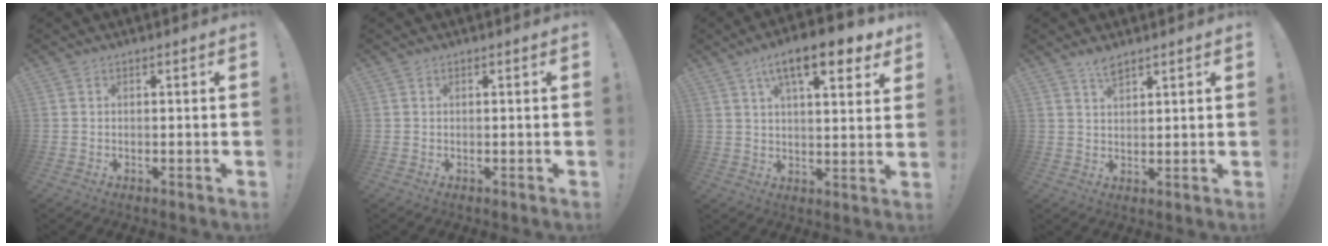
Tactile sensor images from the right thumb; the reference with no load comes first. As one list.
[{"total": 0.0}, {"total": 13.7, "force": [7.2, 4.2, 10.9], "torque": [-0.165, -0.029, 0.113]}, {"total": 3.8, "force": [3.1, 1.2, 1.9], "torque": [-0.029, -0.019, 0.054]}]